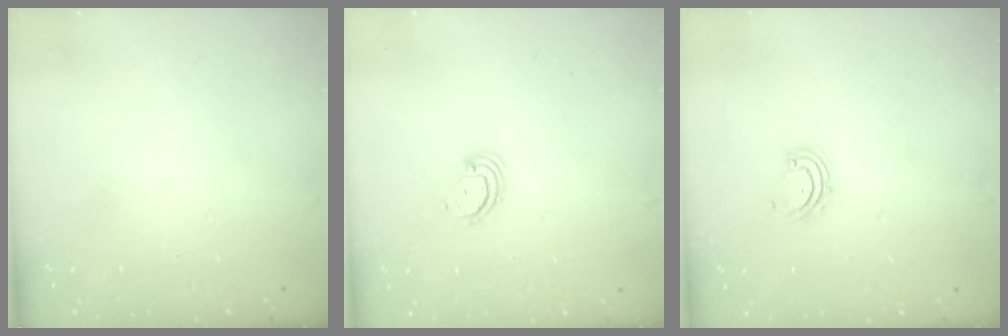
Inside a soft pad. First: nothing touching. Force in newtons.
{"total": 2.9, "press": 2.9, "slide": 0.2}
{"total": 2.9, "press": 2.9, "slide": 0.4}